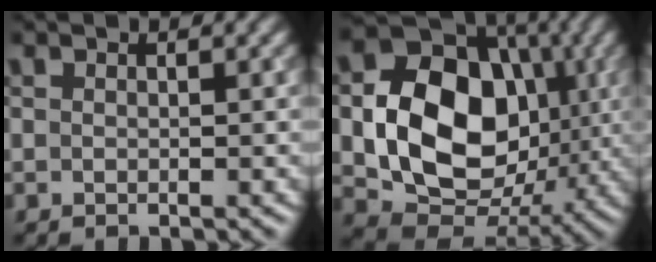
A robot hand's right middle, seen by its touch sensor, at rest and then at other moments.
{"total": 13.8, "force": [0.0, 10.7, 8.7], "torque": [-0.157, -0.012, -0.003]}